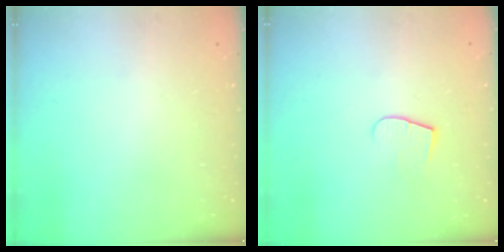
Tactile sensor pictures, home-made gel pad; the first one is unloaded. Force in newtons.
{"total": 5.7, "press": 5.7, "slide": 0.5}